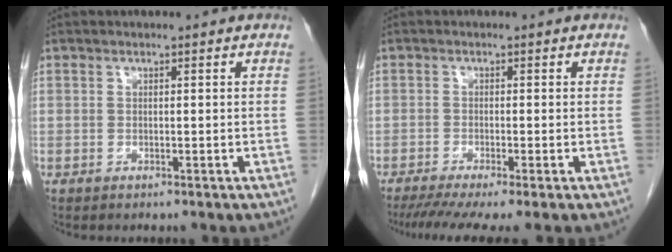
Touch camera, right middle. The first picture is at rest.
{"total": 7.6, "force": [-5.8, 0.2, 4.9], "torque": [-0.070, -0.017, -0.094]}